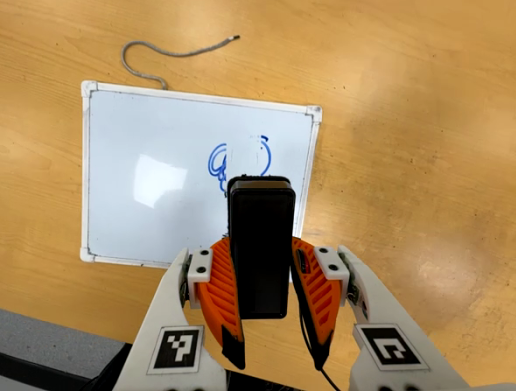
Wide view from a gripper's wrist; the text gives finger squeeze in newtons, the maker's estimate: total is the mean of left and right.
{"total": 6.9, "left": 5.2, "right": 8.5}